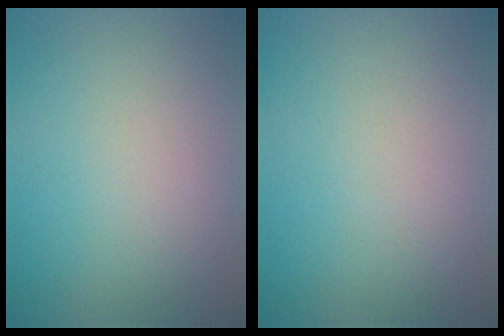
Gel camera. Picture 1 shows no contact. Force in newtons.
{"total": 0.0}